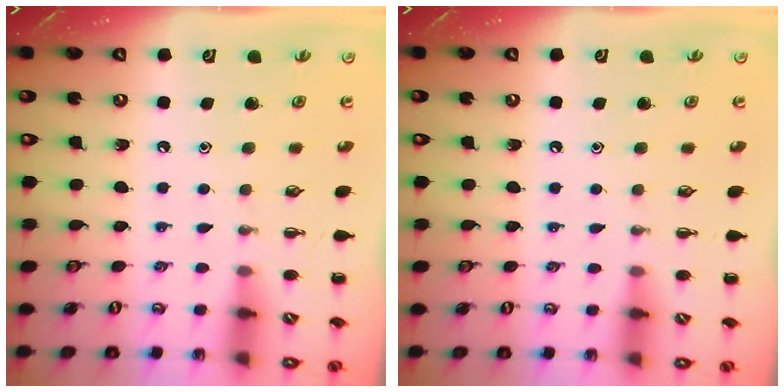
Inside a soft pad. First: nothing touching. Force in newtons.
{"total": 3.6, "press": 3.4, "slide": 1.3}